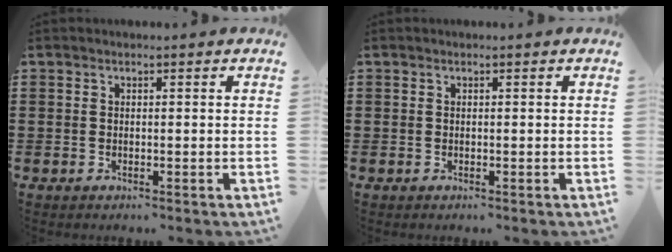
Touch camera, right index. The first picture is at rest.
{"total": 0.0}